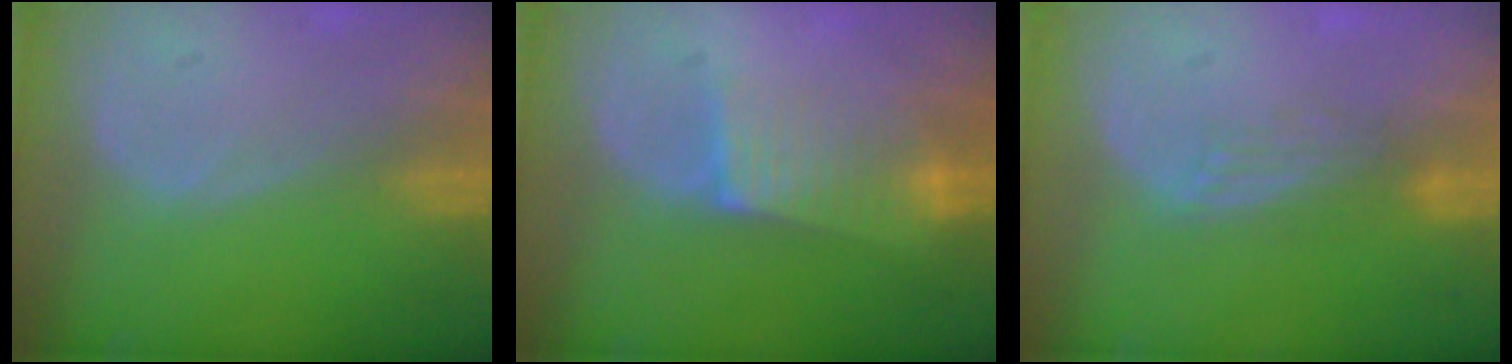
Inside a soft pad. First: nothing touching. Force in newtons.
{"total": 6.4, "press": 5.7, "slide": 3.0}
{"total": 2.8, "press": 2.4, "slide": 1.4}